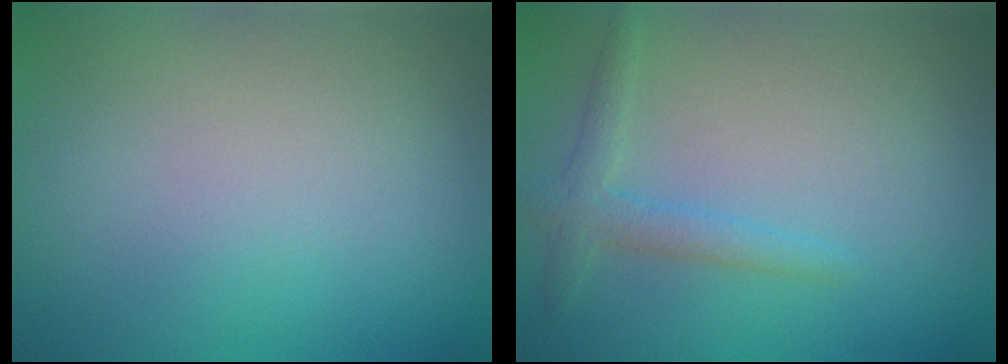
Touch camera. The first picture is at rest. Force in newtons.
{"total": 2.0, "press": 2.0, "slide": 0.1}